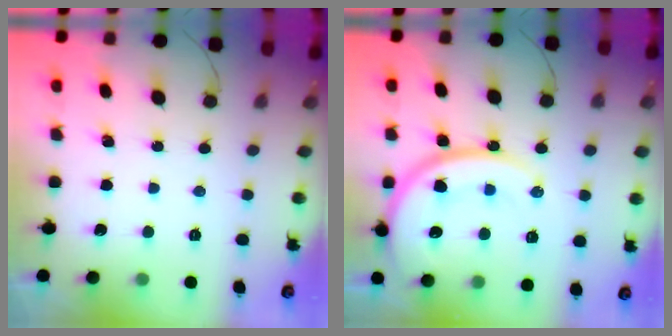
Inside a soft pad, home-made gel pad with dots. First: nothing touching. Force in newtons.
{"total": 19.4, "press": 19.3, "slide": 1.8}